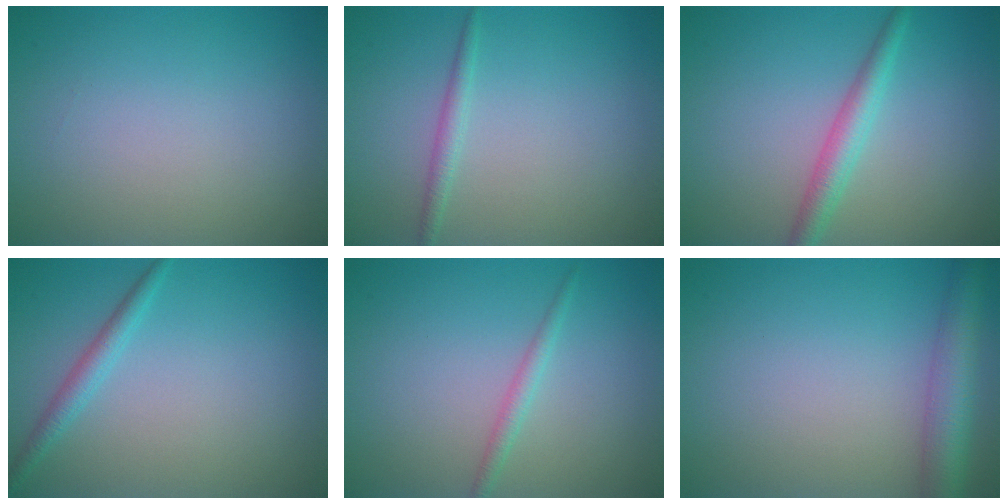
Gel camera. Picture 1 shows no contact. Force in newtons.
{"total": 1.3, "press": 1.3, "slide": 0.1}
{"total": 2.7, "press": 2.7, "slide": 0.1}
{"total": 1.8, "press": 1.8, "slide": 0.1}
{"total": 1.3, "press": 1.3, "slide": 0.0}
{"total": 4.7, "press": 4.7, "slide": 0.2}